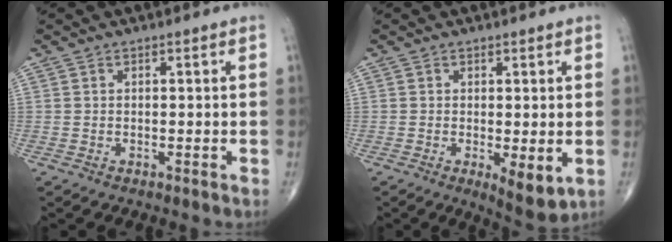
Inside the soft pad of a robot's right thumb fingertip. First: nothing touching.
{"total": 5.5, "force": [-1.0, 2.0, 5.0], "torque": [-0.075, -0.019, -0.011]}